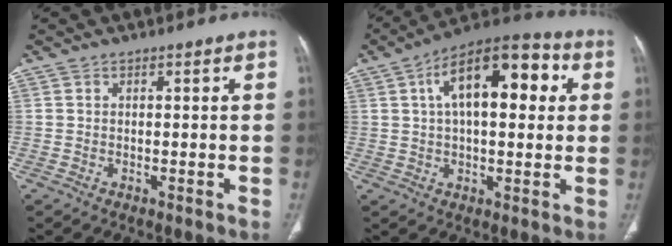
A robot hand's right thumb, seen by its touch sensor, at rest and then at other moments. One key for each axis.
{"total": 17.5, "fx": 4.6, "fy": 8.4, "fz": 14.7, "tx": -0.201, "ty": 0.027, "tz": 0.061}